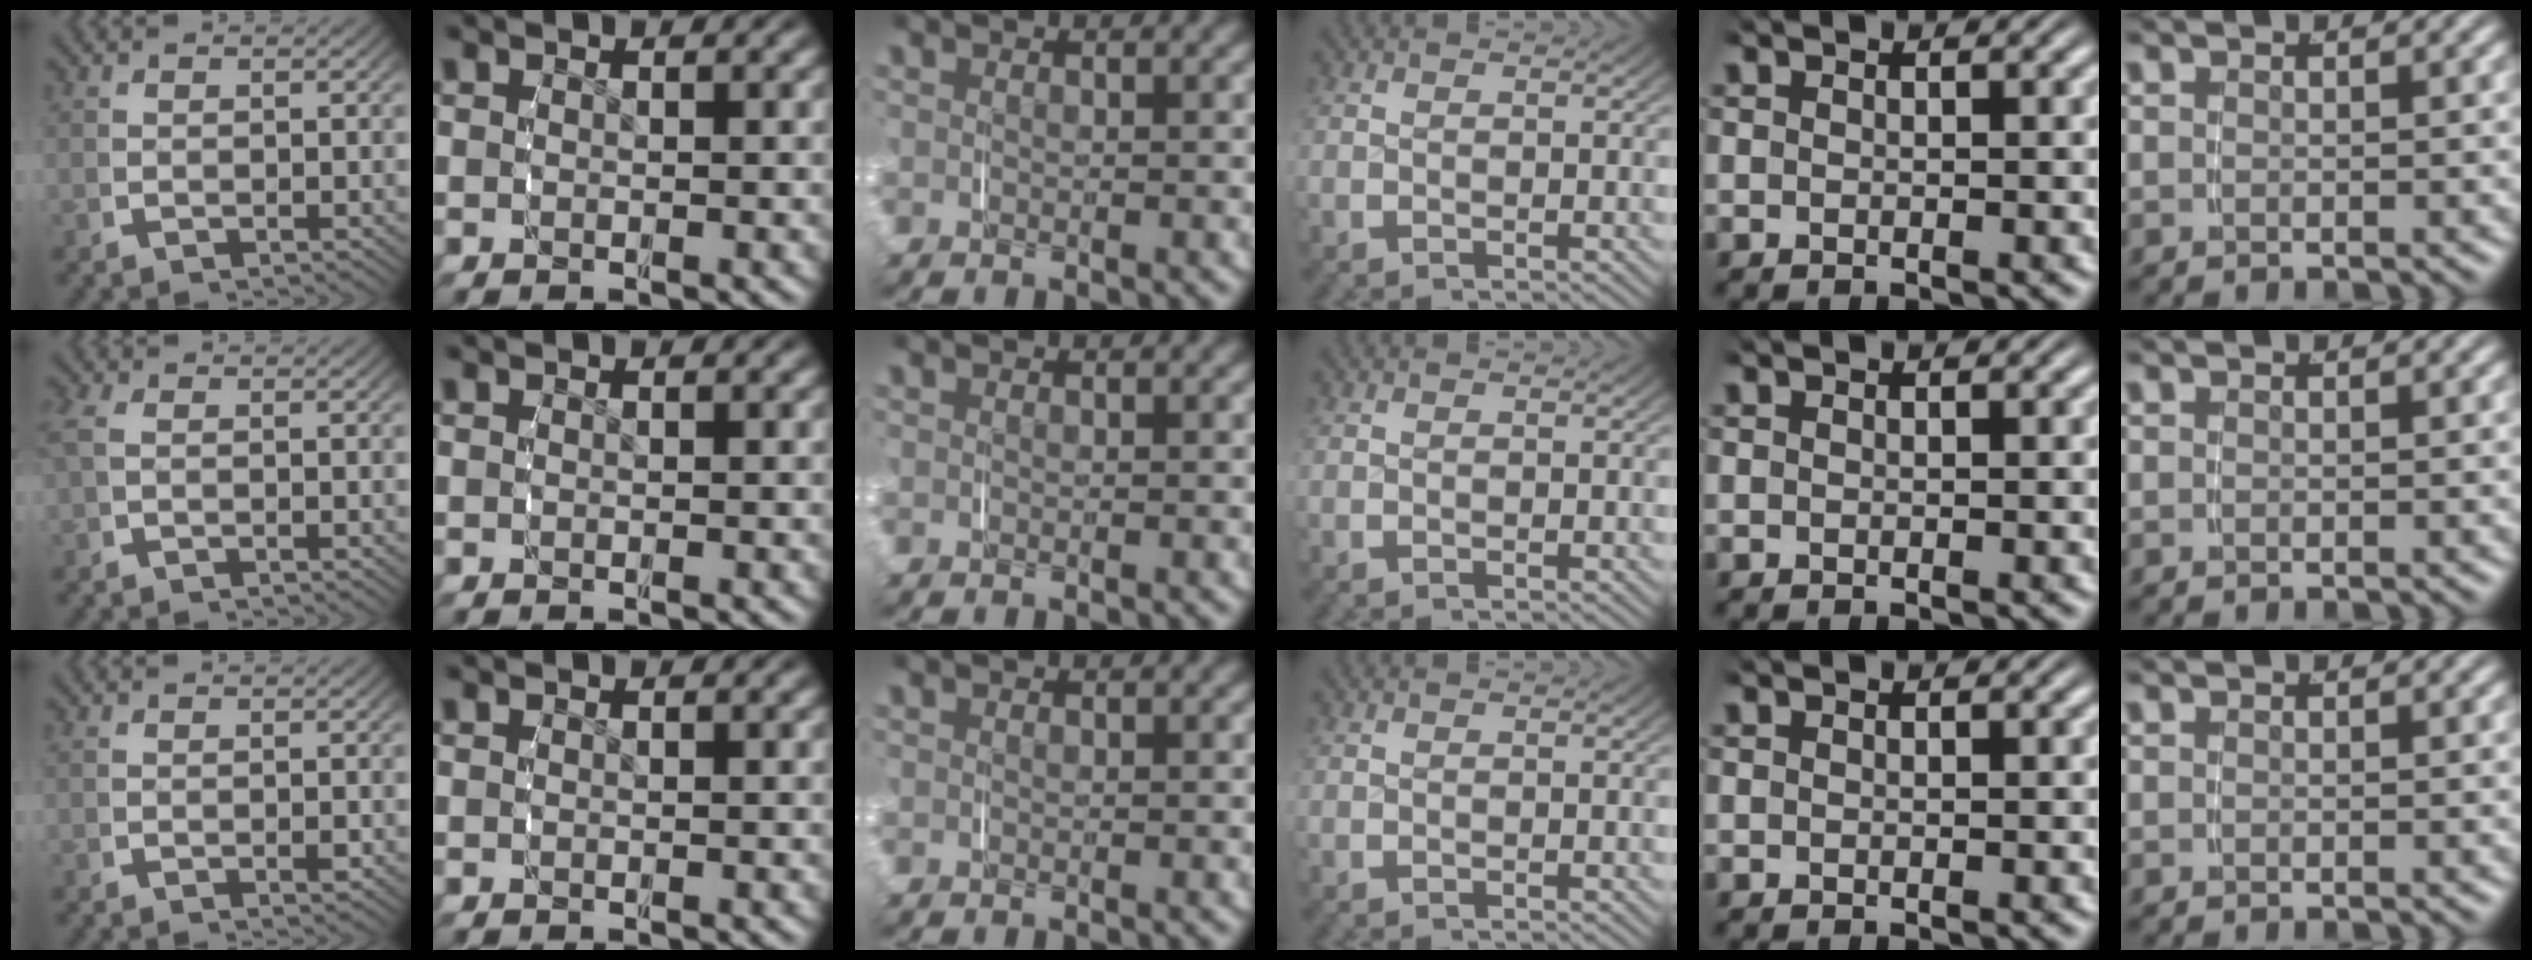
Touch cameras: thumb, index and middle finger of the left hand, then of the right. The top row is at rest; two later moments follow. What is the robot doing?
{"motion": "grasp_and_lifting", "object": "pen bag"}